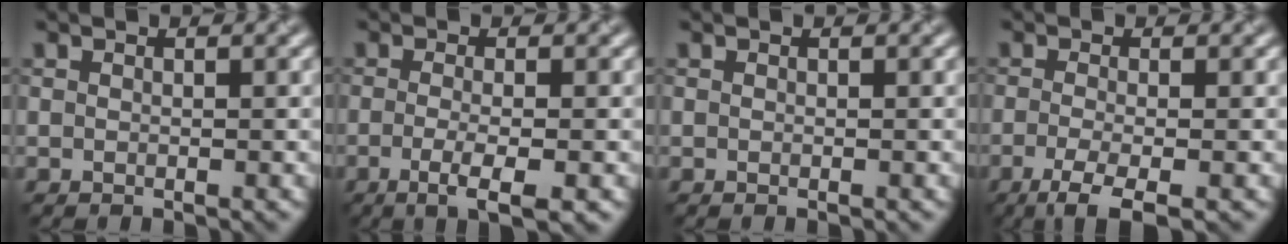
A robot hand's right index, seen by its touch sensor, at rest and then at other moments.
{"total": 3.8, "force": [-1.3, 0.9, 3.4], "torque": [-0.060, -0.008, -0.026]}
{"total": 0.0}
{"total": 3.7, "force": [-1.9, 0.9, 3.1], "torque": [-0.056, -0.008, -0.045]}